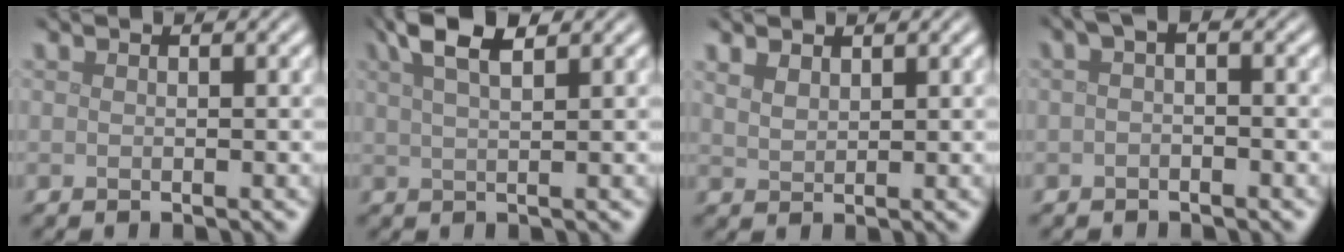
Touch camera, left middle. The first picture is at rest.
{"total": 4.7, "force": [3.0, 1.3, 3.4], "torque": [-0.051, 0.020, 0.045]}
{"total": 1.6, "force": [1.3, 0.7, 0.7], "torque": [-0.020, 0.000, 0.030]}
{"total": 1.7, "force": [0.0, 0.6, 1.6], "torque": [-0.028, 0.003, -0.005]}